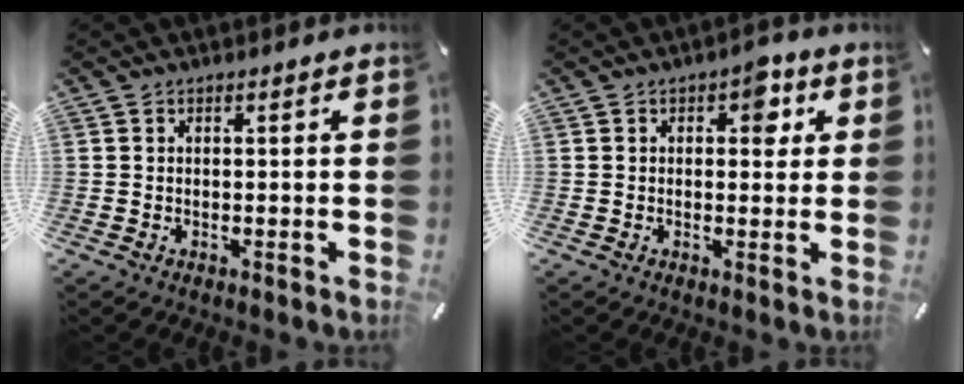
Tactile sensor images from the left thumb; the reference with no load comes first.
{"total": 4.2, "force": [1.1, 2.5, 3.1], "torque": [-0.026, -0.006, 0.008]}